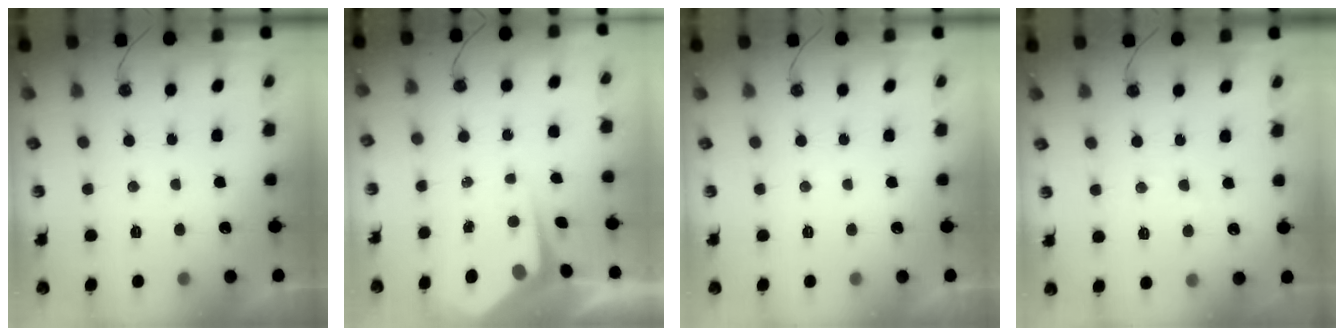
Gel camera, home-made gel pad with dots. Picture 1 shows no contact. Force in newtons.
{"total": 5.0, "press": 5.0, "slide": 0.6}
{"total": 0.0}
{"total": 5.9, "press": 5.8, "slide": 0.8}